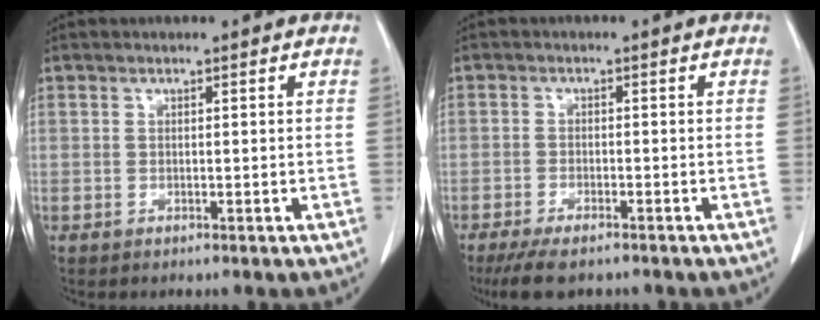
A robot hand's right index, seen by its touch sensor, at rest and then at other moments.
{"total": 5.9, "force": [-4.6, 1.7, 3.3], "torque": [-0.056, -0.010, -0.074]}